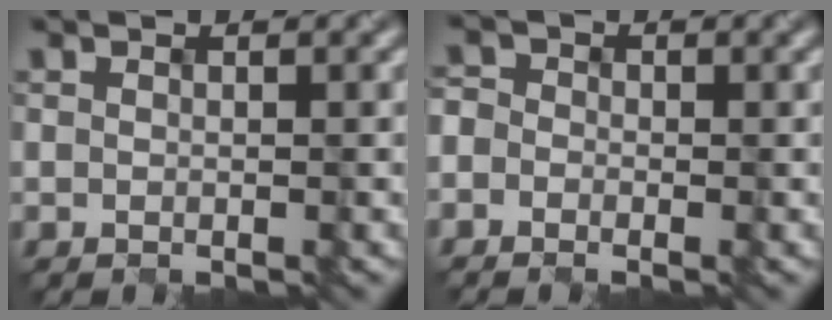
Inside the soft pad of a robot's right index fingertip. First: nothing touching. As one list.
[{"total": 1.6, "force": [-1.4, 0.6, -0.5], "torque": [0.018, -0.005, -0.016]}]